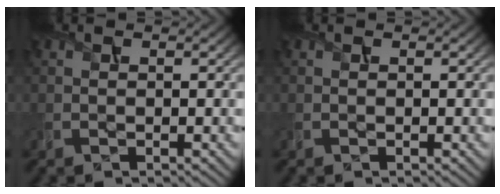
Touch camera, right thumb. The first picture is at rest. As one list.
[{"total": 0.0}]